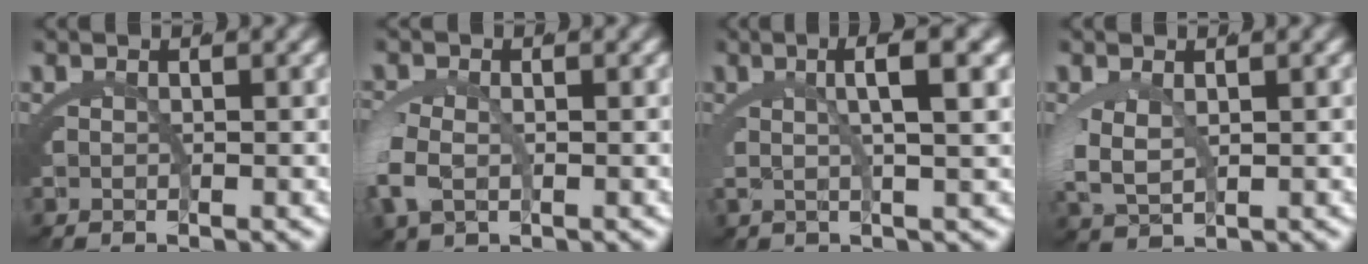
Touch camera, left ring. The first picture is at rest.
{"total": 2.7, "force": [-0.2, 2.0, 1.9], "torque": [-0.063, -0.005, 0.003]}
{"total": 4.2, "force": [1.7, 0.5, 3.8], "torque": [-0.067, 0.016, 0.028]}
{"total": 3.3, "force": [0.8, 2.2, 2.3], "torque": [-0.073, -0.003, 0.027]}